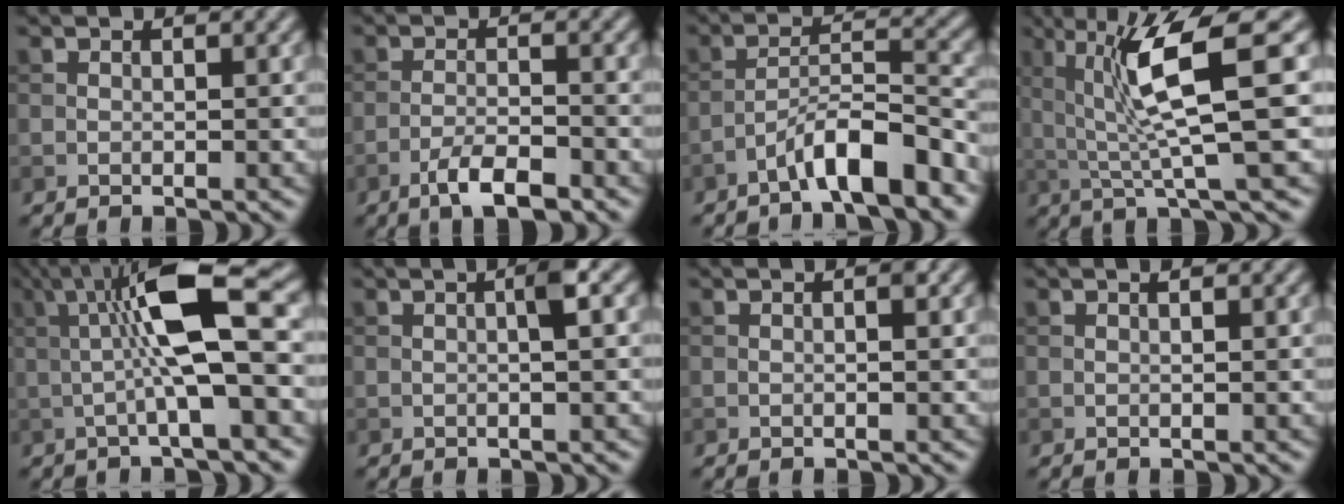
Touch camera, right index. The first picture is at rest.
{"total": 3.9, "force": [-2.5, 0.9, 2.8], "torque": [-0.054, 0.004, -0.049]}
{"total": 5.9, "force": [-4.0, 0.9, 4.2], "torque": [-0.067, 0.016, -0.069]}
{"total": 8.4, "force": [1.8, 1.4, 8.1], "torque": [-0.134, 0.002, 0.031]}
{"total": 9.1, "force": [1.1, 1.6, 8.9], "torque": [-0.143, 0.010, 0.013]}
{"total": 2.1, "force": [0.2, 0.2, 2.0], "torque": [-0.034, 0.006, 0.002]}
{"total": 0.9, "force": [0.1, 0.1, 0.9], "torque": [-0.015, 0.001, 0.001]}
{"total": 0.7, "force": [0.3, 0.1, 0.6], "torque": [-0.012, 0.004, 0.004]}